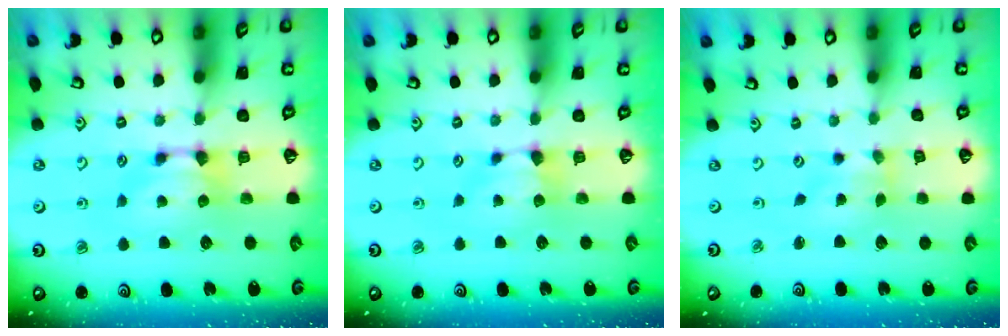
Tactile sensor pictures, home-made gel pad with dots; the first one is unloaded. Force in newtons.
{"total": 0.0}
{"total": 2.0, "press": 1.7, "slide": 1.0}